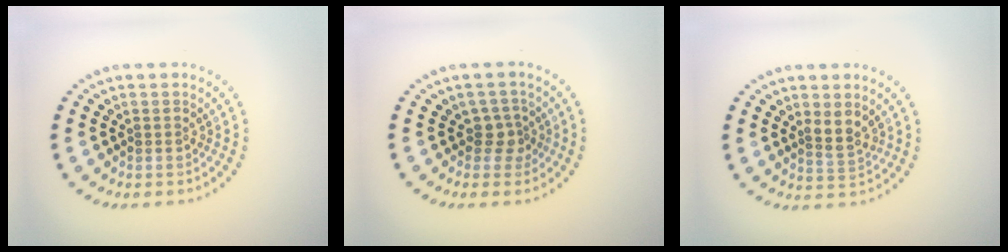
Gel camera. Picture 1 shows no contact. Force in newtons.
{"total": 1.9, "press": 1.5, "slide": 1.2}
{"total": 1.9, "press": 1.6, "slide": 1.1}